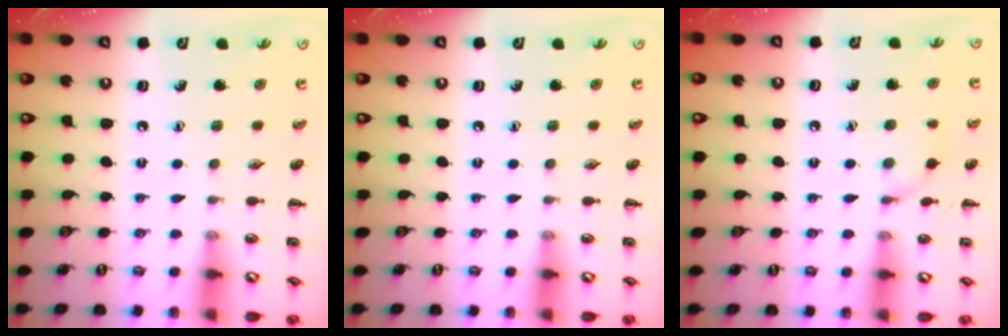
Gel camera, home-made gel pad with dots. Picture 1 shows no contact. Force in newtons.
{"total": 0.0}
{"total": 7.6, "press": 7.4, "slide": 1.9}